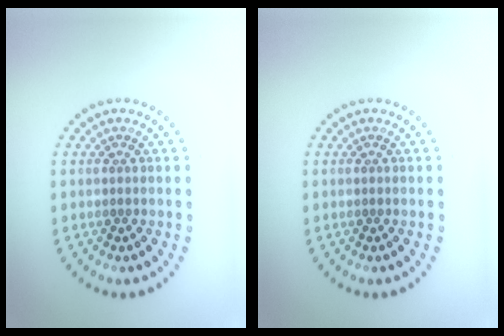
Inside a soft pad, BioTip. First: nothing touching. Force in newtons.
{"total": 0.0}